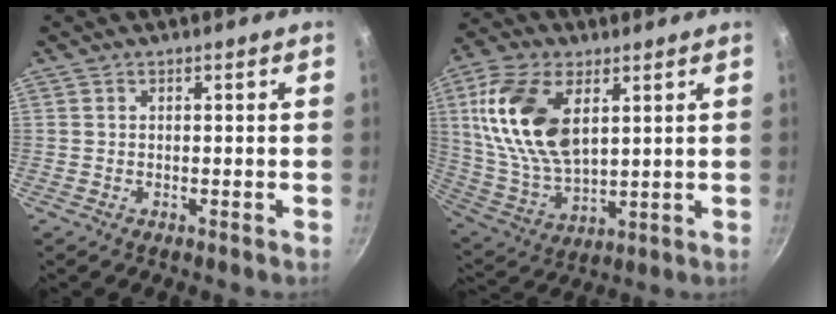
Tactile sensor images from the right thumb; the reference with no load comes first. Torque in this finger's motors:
{"motor_torque": [1.33, 2.62, 1.82, 0.73, 0.30]}